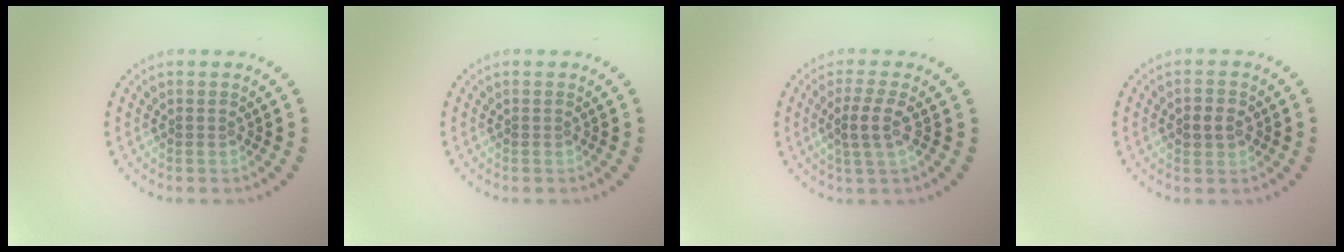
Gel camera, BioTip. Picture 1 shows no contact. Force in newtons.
{"total": 0.0}
{"total": 2.3, "press": 2.0, "slide": 1.1}
{"total": 2.1, "press": 2.1, "slide": 0.3}